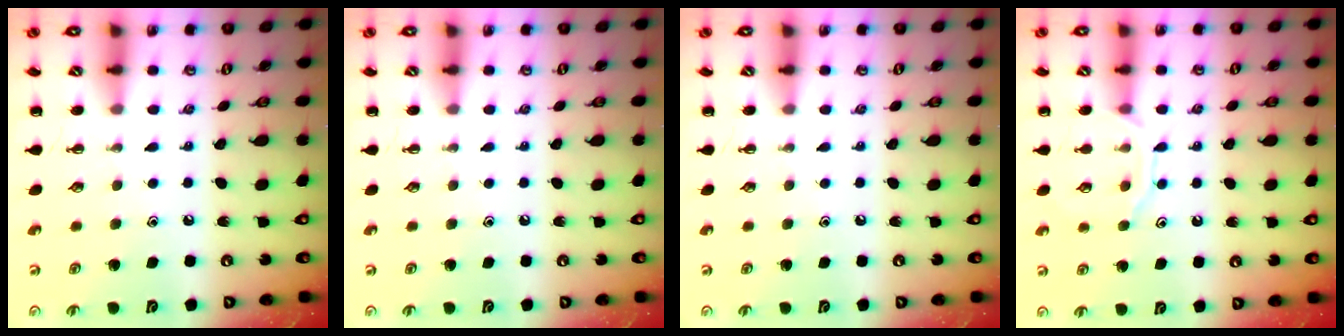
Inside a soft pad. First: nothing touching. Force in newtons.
{"total": 0.0}
{"total": 0.0}
{"total": 9.4, "press": 9.4, "slide": 0.6}